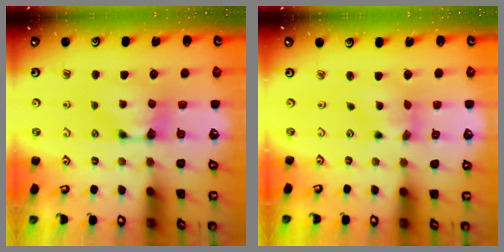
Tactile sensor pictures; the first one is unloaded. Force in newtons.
{"total": 1.7, "press": 1.0, "slide": 1.3}